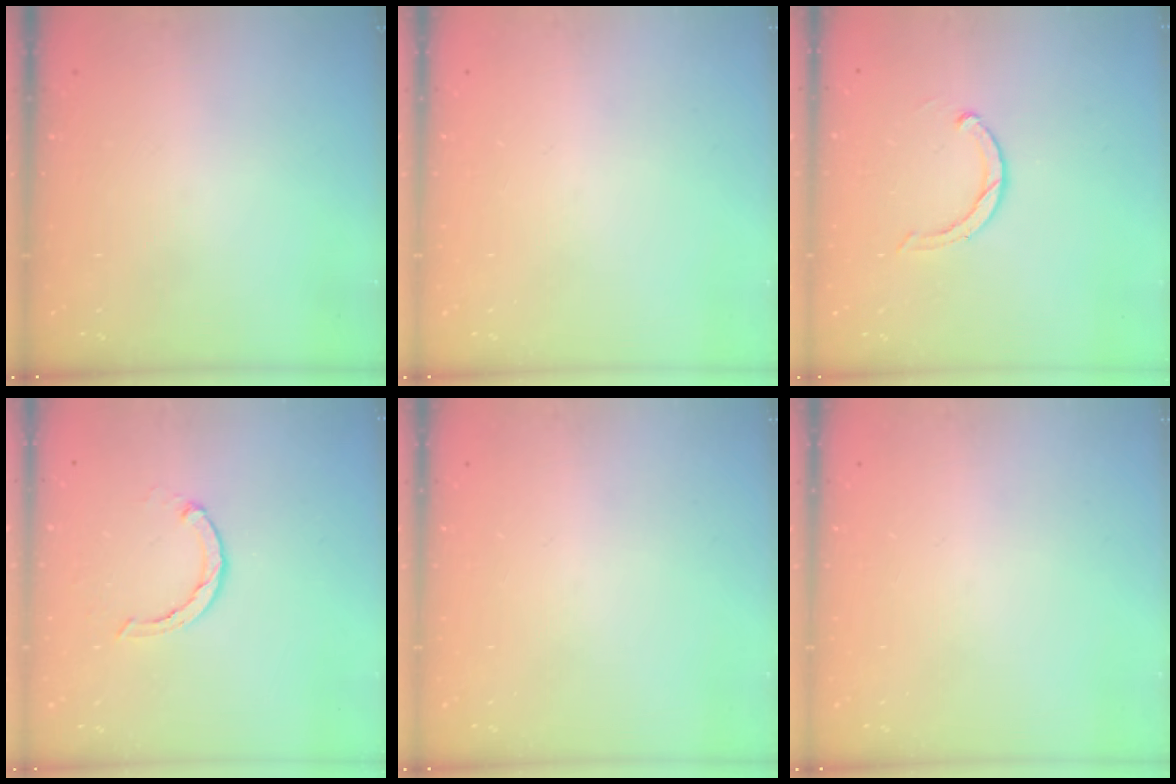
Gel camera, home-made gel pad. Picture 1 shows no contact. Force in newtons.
{"total": 0.0}
{"total": 3.5, "press": 3.4, "slide": 0.6}
{"total": 2.3, "press": 2.3, "slide": 0.2}
{"total": 0.0}
{"total": 0.0}